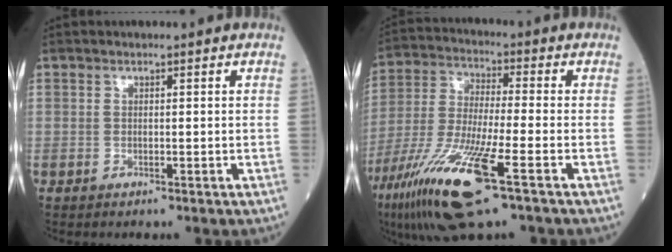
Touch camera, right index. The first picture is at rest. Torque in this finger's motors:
{"motor_torque": [0.64, -0.29, 0.88, 0.21]}